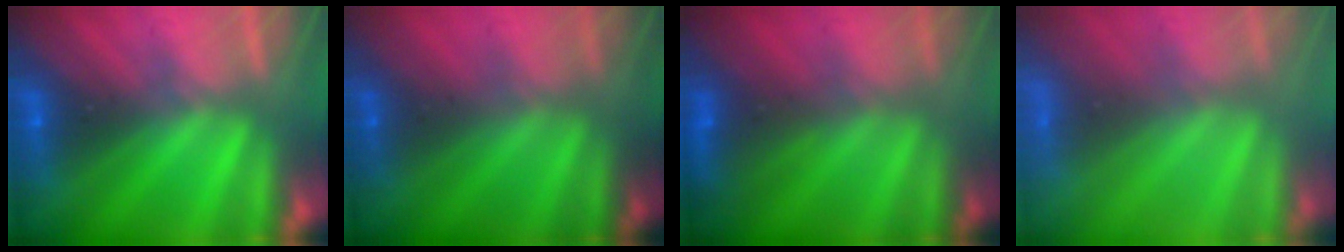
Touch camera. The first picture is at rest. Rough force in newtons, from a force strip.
{"total": 1.0}
{"total": 3.1}
{"total": 6.4}